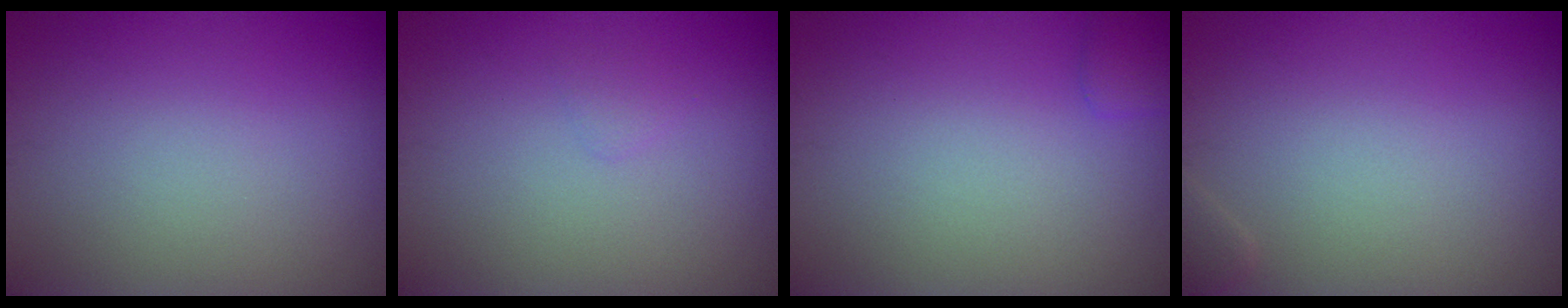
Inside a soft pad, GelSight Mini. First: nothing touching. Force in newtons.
{"total": 0.5, "press": 0.5, "slide": 0.1}
{"total": 1.3, "press": 1.3, "slide": 0.1}
{"total": 0.7, "press": 0.7, "slide": 0.1}